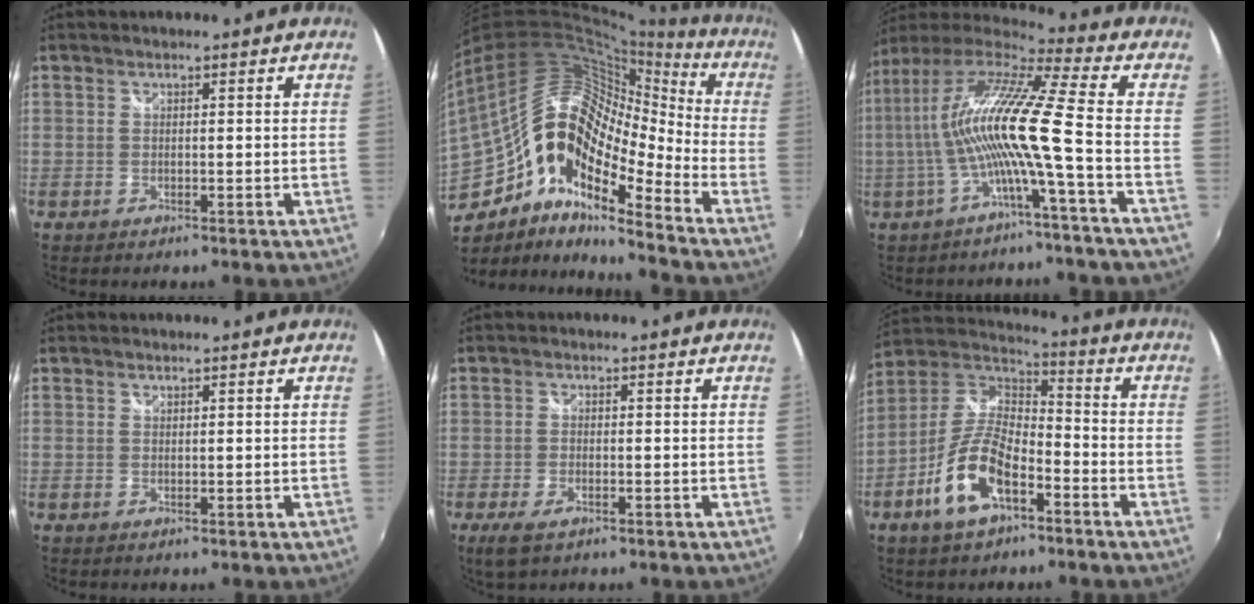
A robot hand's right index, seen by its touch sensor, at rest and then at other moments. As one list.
[{"total": 20.1, "force": [-7.3, 10.3, 15.6], "torque": [-0.266, -0.011, -0.153]}, {"total": 13.1, "force": [-2.2, -1.5, 12.9], "torque": [-0.226, -0.003, -0.043]}, {"total": 0.0}, {"total": 4.0, "force": [-2.3, 1.7, 2.8], "torque": [-0.066, -0.011, -0.041]}, {"total": 13.8, "force": [-6.5, 6.3, 10.5], "torque": [-0.222, 0.001, -0.124]}]